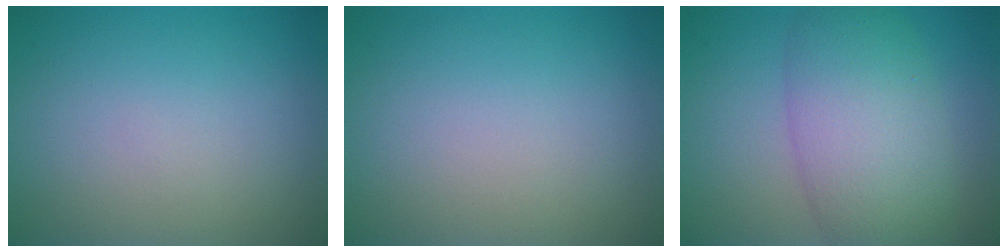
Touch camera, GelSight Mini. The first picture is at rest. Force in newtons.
{"total": 0.0}
{"total": 7.8, "press": 7.8, "slide": 0.3}